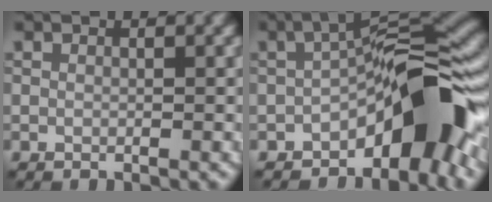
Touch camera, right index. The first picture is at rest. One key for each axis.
{"total": 10.1, "fx": -4.4, "fy": 3.9, "fz": 8.2, "tx": -0.091, "ty": 0.022, "tz": -0.086}